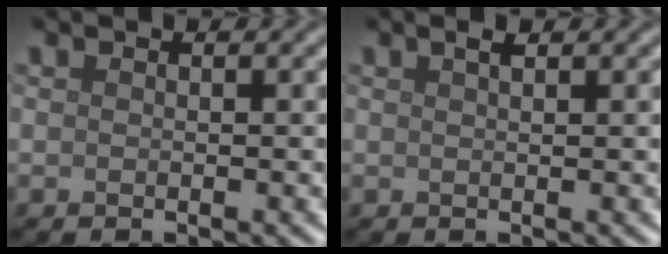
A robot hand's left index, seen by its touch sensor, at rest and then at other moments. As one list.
[{"total": 1.1, "force": [0.7, 0.3, 0.8], "torque": [-0.013, 0.003, 0.011]}]